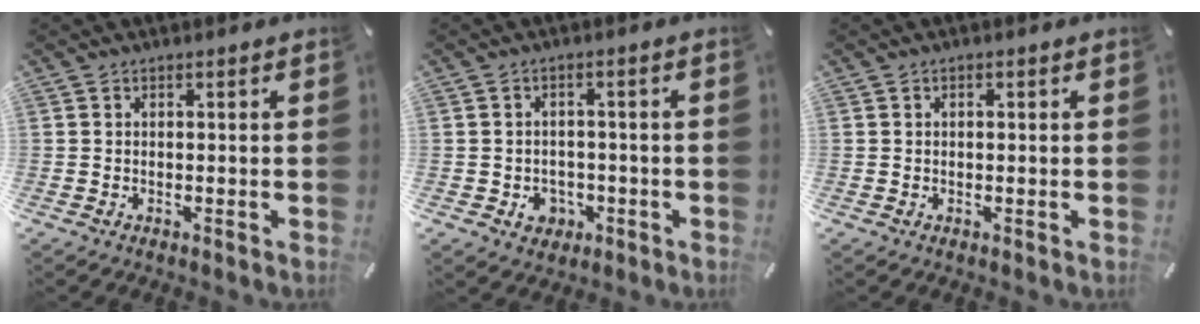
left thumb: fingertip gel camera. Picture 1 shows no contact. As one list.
[{"total": 4.9, "force": [-1.6, 4.2, 1.8], "torque": [-0.029, 0.004, -0.028]}, {"total": 0.8, "force": [0.1, 0.6, 0.5], "torque": [-0.010, 0.004, 0.000]}]